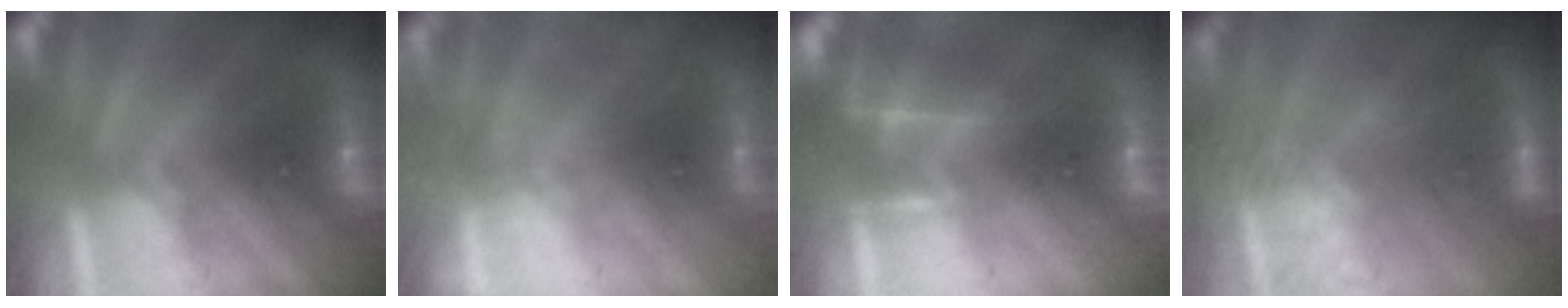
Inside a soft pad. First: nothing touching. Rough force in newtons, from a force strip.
{"total": 2.2}
{"total": 4.6}
{"total": 3.4}